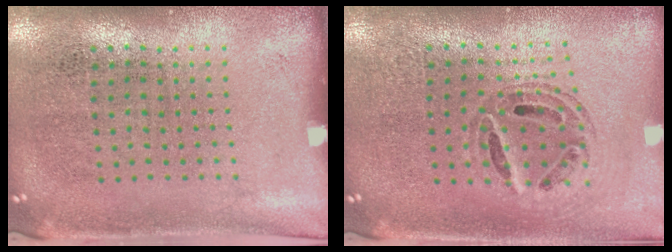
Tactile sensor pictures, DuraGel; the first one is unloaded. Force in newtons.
{"total": 0.6, "press": 0.6, "slide": 0.2}